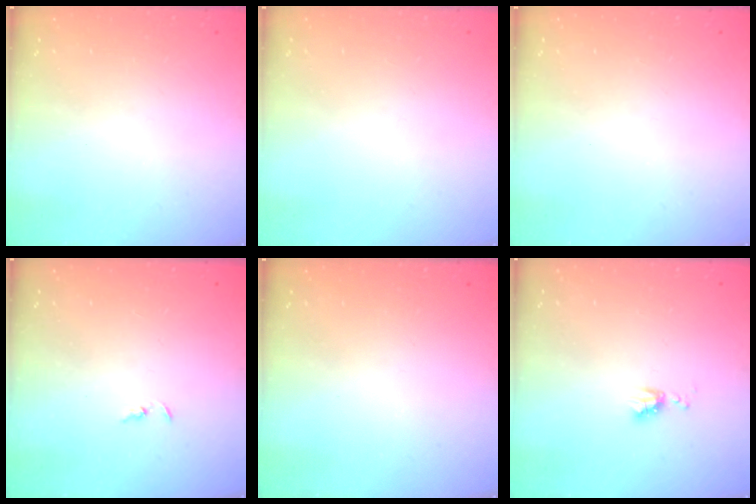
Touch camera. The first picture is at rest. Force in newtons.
{"total": 0.0}
{"total": 0.0}
{"total": 1.3, "press": 1.2, "slide": 0.3}
{"total": 0.0}
{"total": 4.9, "press": 4.8, "slide": 0.8}